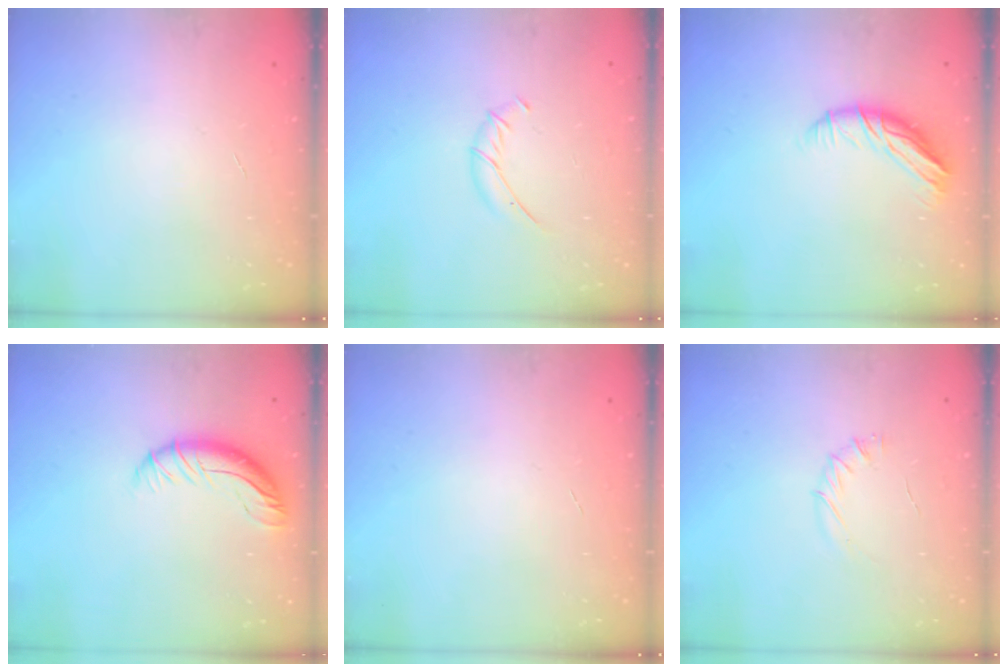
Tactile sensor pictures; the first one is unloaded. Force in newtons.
{"total": 5.1, "press": 5.0, "slide": 0.8}
{"total": 11.3, "press": 11.2, "slide": 1.9}
{"total": 9.4, "press": 9.2, "slide": 1.9}
{"total": 0.0}
{"total": 5.2, "press": 5.1, "slide": 1.1}